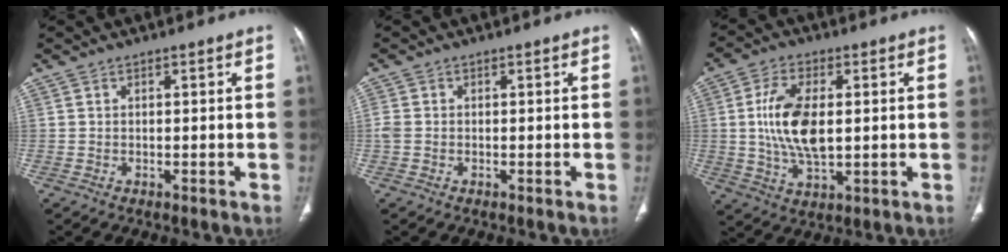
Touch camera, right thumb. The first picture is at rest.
{"total": 1.7, "force": [-0.2, 1.4, 1.0], "torque": [-0.029, -0.001, -0.005]}
{"total": 11.9, "force": [0.9, 6.0, 10.2], "torque": [-0.195, -0.006, 0.021]}